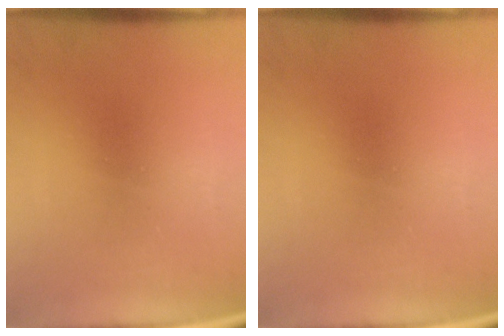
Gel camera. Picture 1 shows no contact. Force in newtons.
{"total": 0.0}